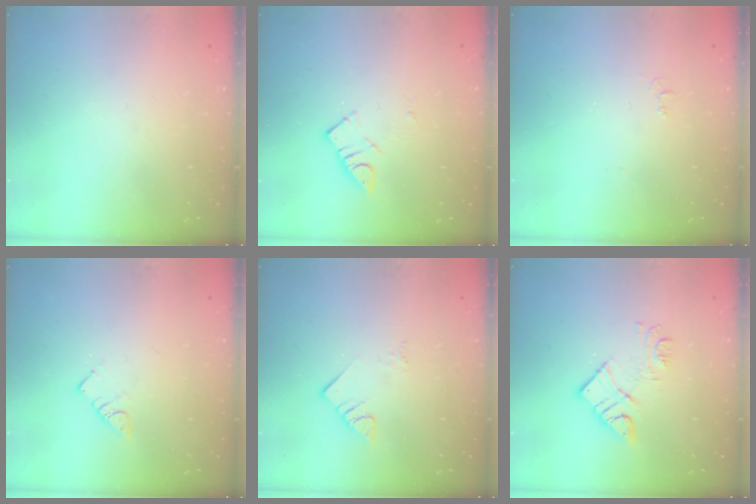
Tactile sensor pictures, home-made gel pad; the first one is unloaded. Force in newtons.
{"total": 2.8, "press": 2.7, "slide": 0.3}
{"total": 6.1, "press": 6.1, "slide": 0.7}
{"total": 2.9, "press": 2.9, "slide": 0.5}
{"total": 3.6, "press": 3.6, "slide": 0.5}
{"total": 10.5, "press": 10.5, "slide": 0.7}